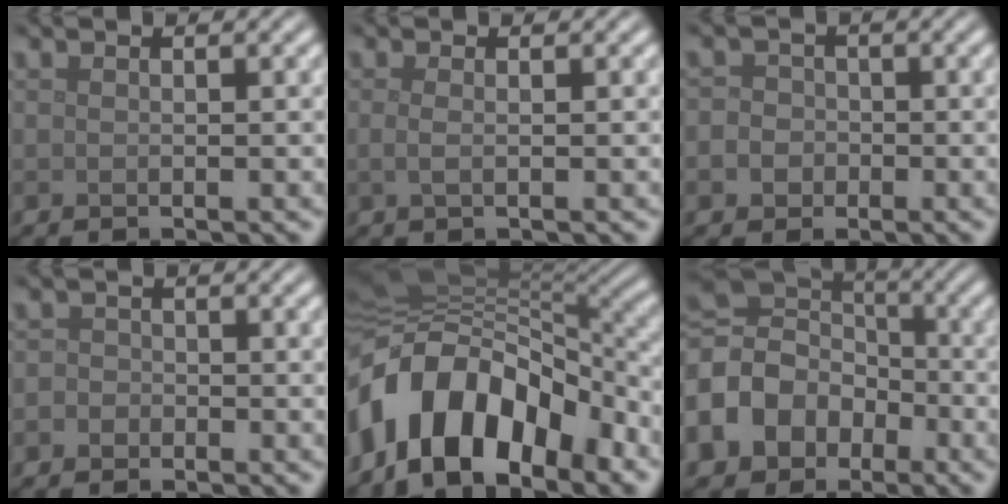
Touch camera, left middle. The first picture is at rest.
{"total": 1.1, "force": [0.0, 0.4, 1.0], "torque": [-0.023, -0.001, -0.004]}
{"total": 3.7, "force": [-1.2, 3.4, 1.1], "torque": [0.001, 0.004, -0.043]}
{"total": 1.5, "force": [-0.6, 1.3, 0.4], "torque": [0.007, 0.005, -0.016]}
{"total": 12.3, "force": [-5.8, 7.0, 8.3], "torque": [-0.140, 0.015, -0.108]}
{"total": 11.3, "force": [-3.8, 9.4, 4.9], "torque": [-0.137, -0.003, -0.096]}